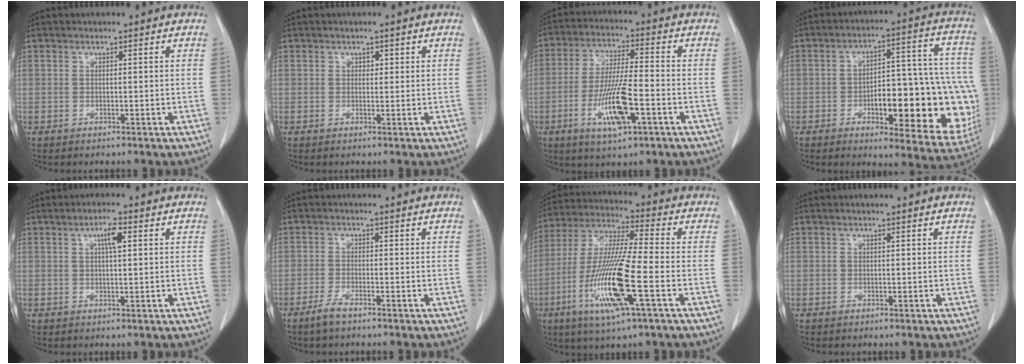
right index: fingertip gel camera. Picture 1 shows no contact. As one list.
[{"total": 1.1, "force": [0.5, 0.8, 0.6], "torque": [-0.004, -0.002, 0.006]}, {"total": 10.9, "force": [-4.0, 1.7, 10.0], "torque": [-0.195, -0.011, -0.071]}, {"total": 22.9, "force": [-5.3, 7.2, 21.1], "torque": [-0.196, 0.034, -0.048]}, {"total": 3.4, "force": [1.2, 0.6, 3.1], "torque": [-0.056, 0.003, 0.019]}, {"total": 2.5, "force": [-2.0, 0.3, 1.6], "torque": [-0.039, -0.003, -0.040]}, {"total": 15.9, "force": [-5.1, 0.8, 15.1], "torque": [-0.313, -0.019, -0.098]}, {"total": 0.0}]